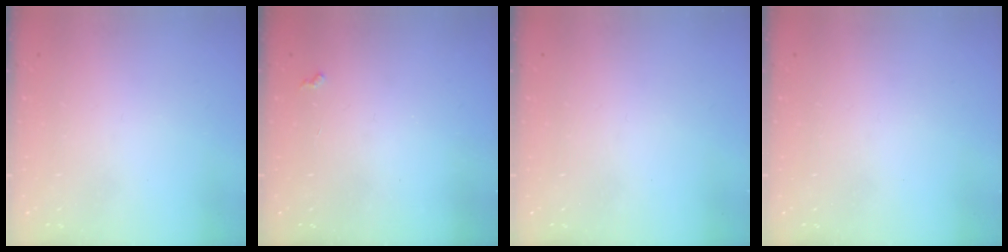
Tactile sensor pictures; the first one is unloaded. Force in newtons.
{"total": 5.5, "press": 5.5, "slide": 0.8}
{"total": 0.0}
{"total": 0.0}